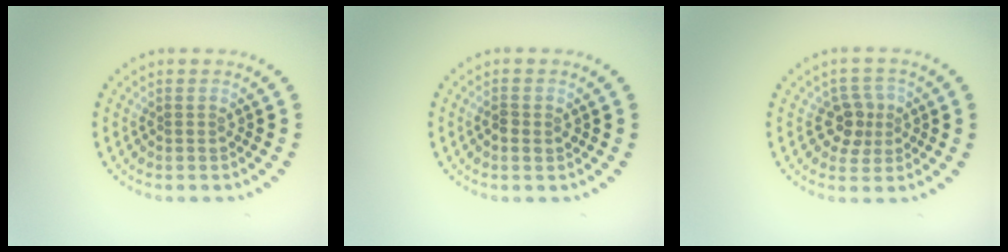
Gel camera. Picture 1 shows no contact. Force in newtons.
{"total": 1.2, "press": 1.2, "slide": 0.1}
{"total": 2.6, "press": 2.4, "slide": 1.0}